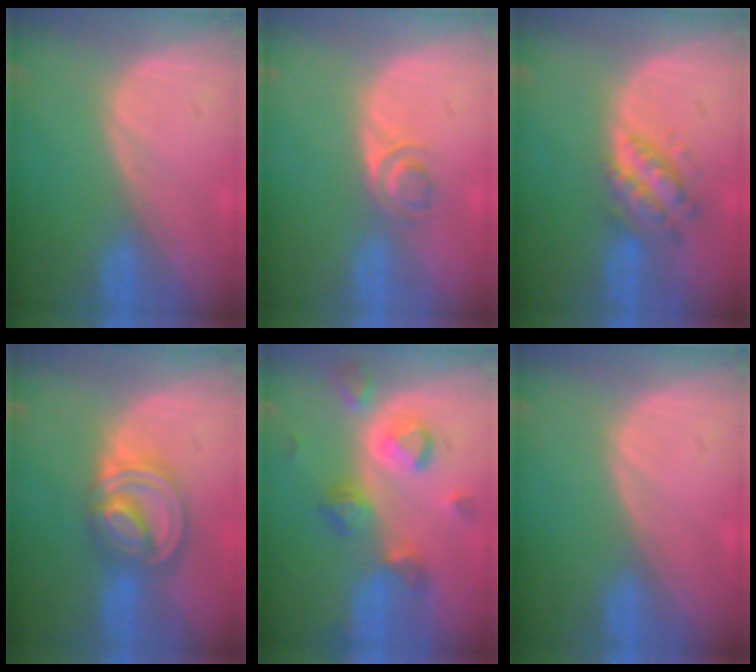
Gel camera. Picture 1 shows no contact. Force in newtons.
{"total": 2.8, "press": 2.7, "slide": 1.0}
{"total": 5.3, "press": 5.3, "slide": 0.2}
{"total": 8.2, "press": 6.9, "slide": 4.3}
{"total": 7.5, "press": 7.4, "slide": 1.4}
{"total": 0.0}